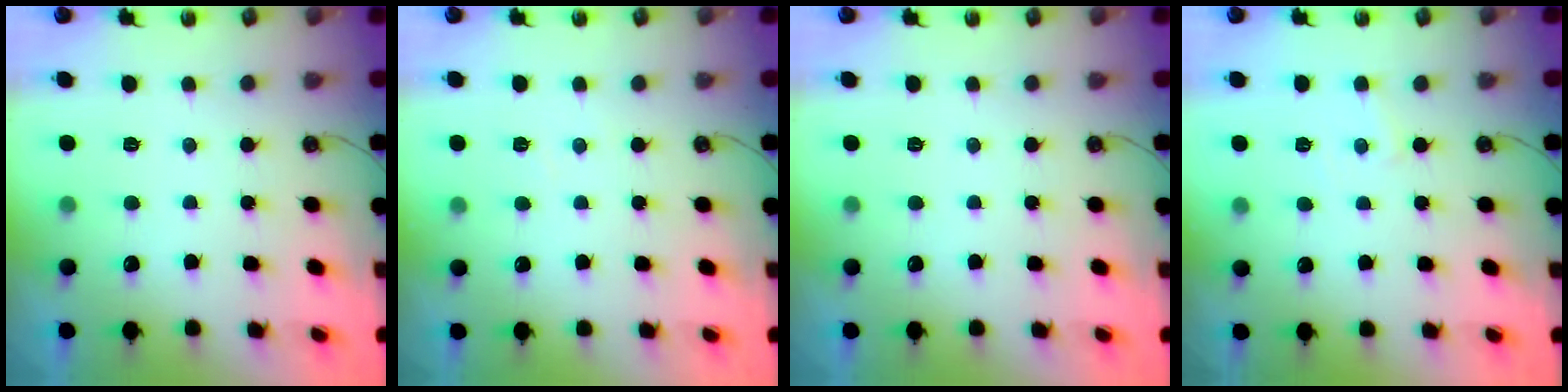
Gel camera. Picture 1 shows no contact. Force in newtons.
{"total": 2.9, "press": 2.9, "slide": 0.5}
{"total": 0.0}
{"total": 3.5, "press": 3.4, "slide": 0.5}